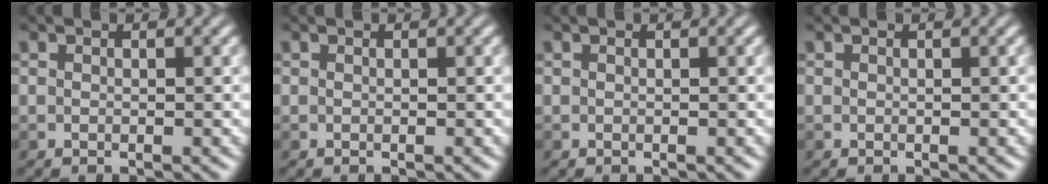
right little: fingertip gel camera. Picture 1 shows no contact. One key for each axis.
{"total": 0.0}
{"total": 0.0}
{"total": 0.0}